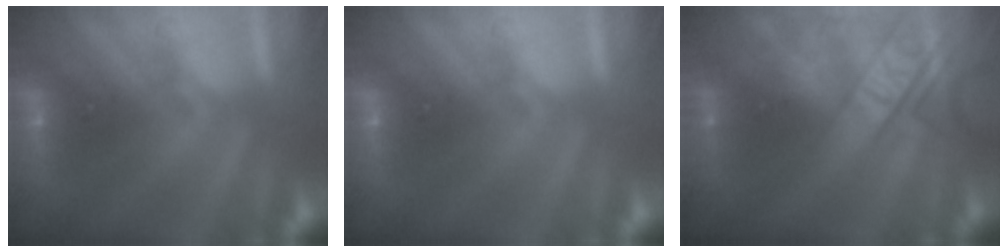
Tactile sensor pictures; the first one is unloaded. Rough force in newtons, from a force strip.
{"total": 0.0}
{"total": 2.5}